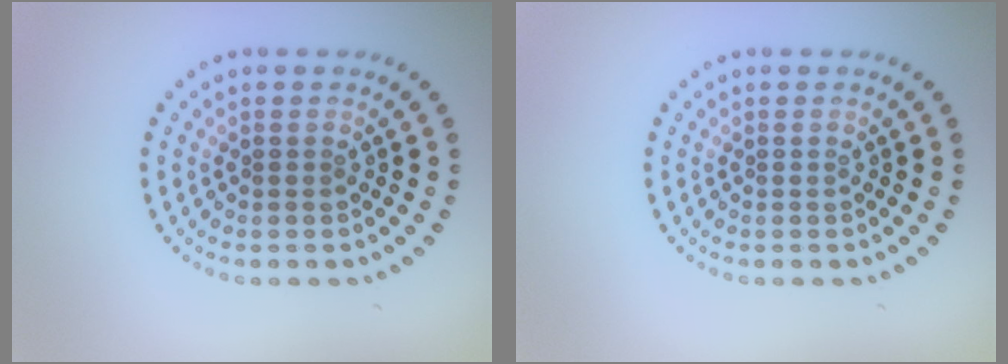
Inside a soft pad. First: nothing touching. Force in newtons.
{"total": 0.0}